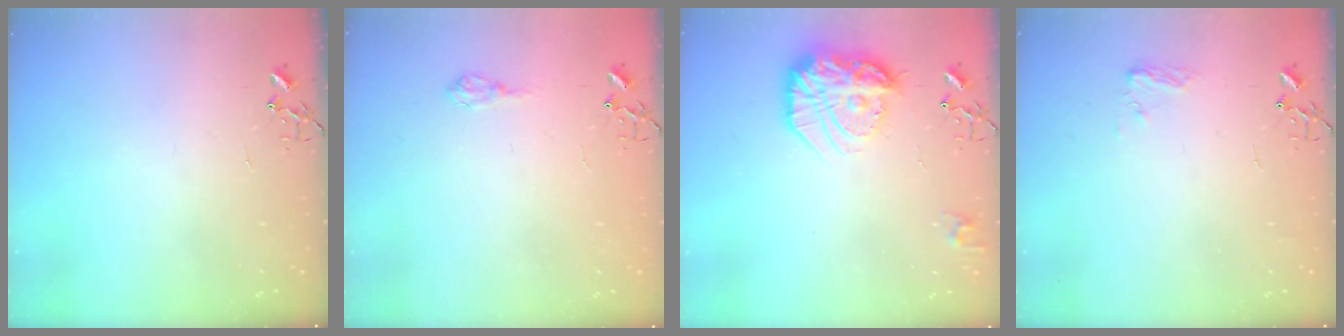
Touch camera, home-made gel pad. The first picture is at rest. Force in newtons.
{"total": 6.8, "press": 6.7, "slide": 0.8}
{"total": 20.4, "press": 20.3, "slide": 1.8}
{"total": 6.2, "press": 6.2, "slide": 0.6}